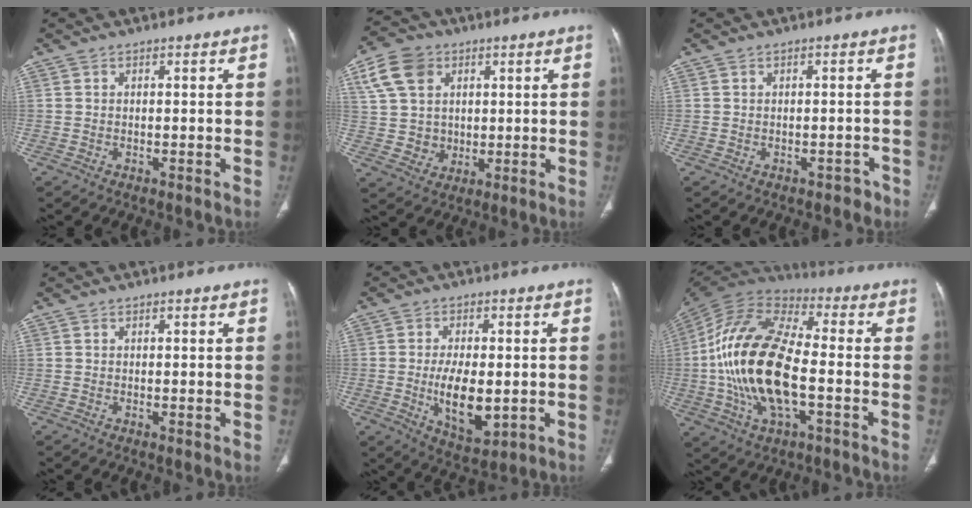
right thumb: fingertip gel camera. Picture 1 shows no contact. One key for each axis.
{"total": 11.9, "fx": 4.2, "fy": 9.7, "fz": 5.5, "tx": -0.088, "ty": -0.003, "tz": 0.085}
{"total": 1.7, "fx": -1.1, "fy": 1.2, "fz": 0.4, "tx": 0.000, "ty": 0.014, "tz": -0.012}
{"total": 0.5, "fx": 0.1, "fy": 0.2, "fz": 0.5, "tx": -0.010, "ty": -0.003, "tz": 0.002}
{"total": 10.4, "fx": -1.4, "fy": 5.2, "fz": 9.0, "tx": -0.140, "ty": -0.014, "tz": -0.013}
{"total": 22.8, "fx": -3.1, "fy": 10.8, "fz": 19.9, "tx": -0.402, "ty": 0.022, "tz": -0.058}